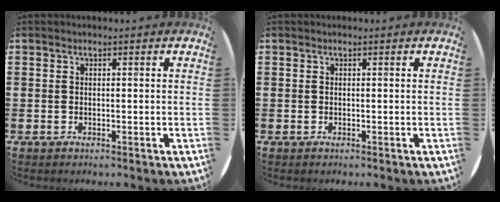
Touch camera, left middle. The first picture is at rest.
{"total": 0.0}